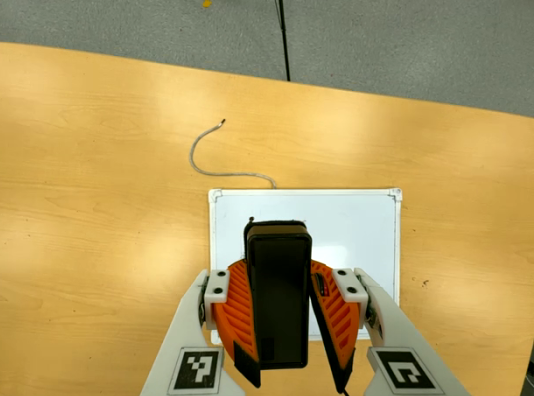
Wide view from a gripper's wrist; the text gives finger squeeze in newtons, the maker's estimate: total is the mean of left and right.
{"total": 9.4, "left": 9.3, "right": 9.5}